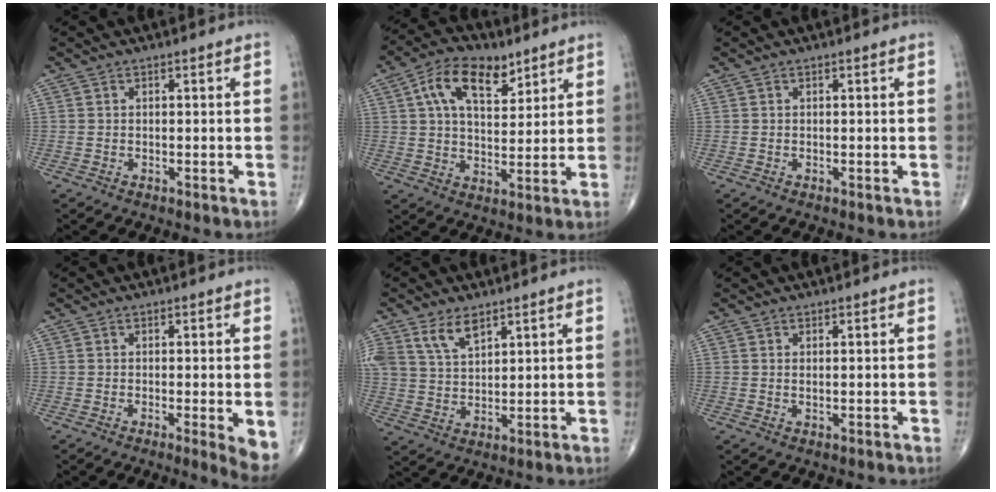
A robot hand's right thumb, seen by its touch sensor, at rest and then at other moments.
{"total": 12.5, "force": [6.0, 6.8, 8.6], "torque": [-0.126, -0.011, 0.104]}
{"total": 0.0}
{"total": 4.4, "force": [-0.8, 0.6, 4.3], "torque": [-0.066, -0.016, -0.014]}
{"total": 7.3, "force": [4.6, 3.8, 4.2], "torque": [-0.072, -0.017, 0.098]}
{"total": 0.7, "force": [0.3, 0.2, 0.6], "torque": [-0.014, -0.004, 0.007]}